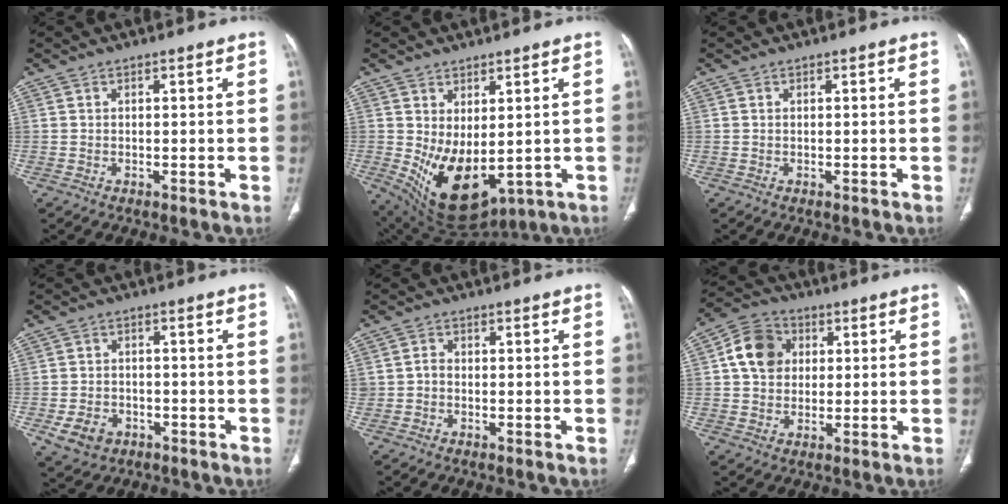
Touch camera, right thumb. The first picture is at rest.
{"total": 12.8, "force": [-0.7, 7.0, 10.7], "torque": [-0.173, -0.020, 0.023]}
{"total": 0.0}
{"total": 6.2, "force": [-2.6, 4.8, 2.9], "torque": [-0.049, 0.015, -0.035]}
{"total": 1.5, "force": [-0.4, 1.3, 0.7], "torque": [-0.005, 0.006, -0.010]}
{"total": 9.5, "force": [1.9, 7.8, 5.1], "torque": [-0.073, 0.009, 0.024]}